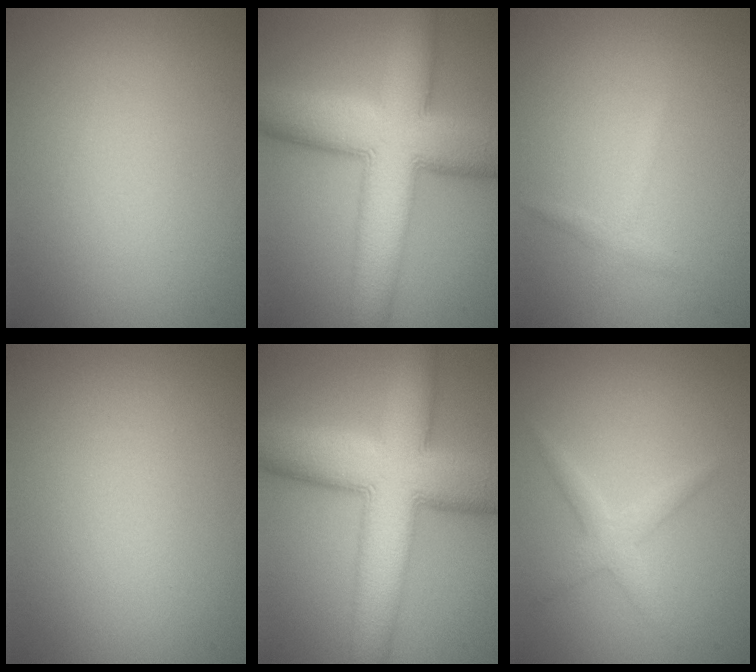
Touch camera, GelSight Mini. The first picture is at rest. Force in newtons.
{"total": 12.3, "press": 12.3, "slide": 0.5}
{"total": 1.1, "press": 1.1, "slide": 0.1}
{"total": 0.0}
{"total": 12.3, "press": 12.3, "slide": 0.5}
{"total": 2.1, "press": 2.1, "slide": 0.0}